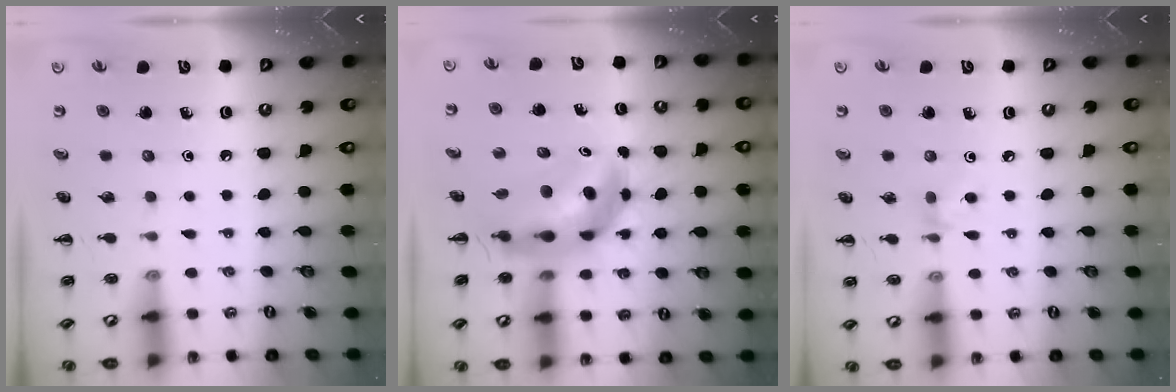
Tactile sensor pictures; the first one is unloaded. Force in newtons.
{"total": 8.5, "press": 8.0, "slide": 2.6}
{"total": 4.2, "press": 3.9, "slide": 1.6}